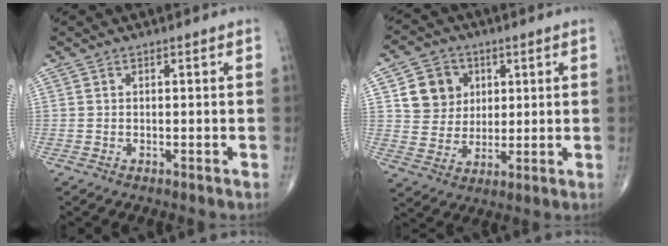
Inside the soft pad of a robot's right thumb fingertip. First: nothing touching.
{"total": 9.6, "force": [3.0, 8.5, 3.3], "torque": [-0.022, -0.007, 0.056]}